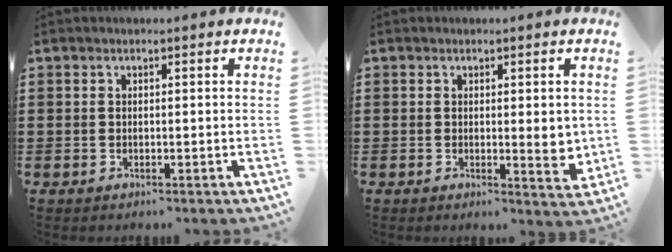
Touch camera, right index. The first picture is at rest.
{"total": 4.0, "force": [0.2, 1.2, 3.9], "torque": [-0.052, -0.005, 0.000]}